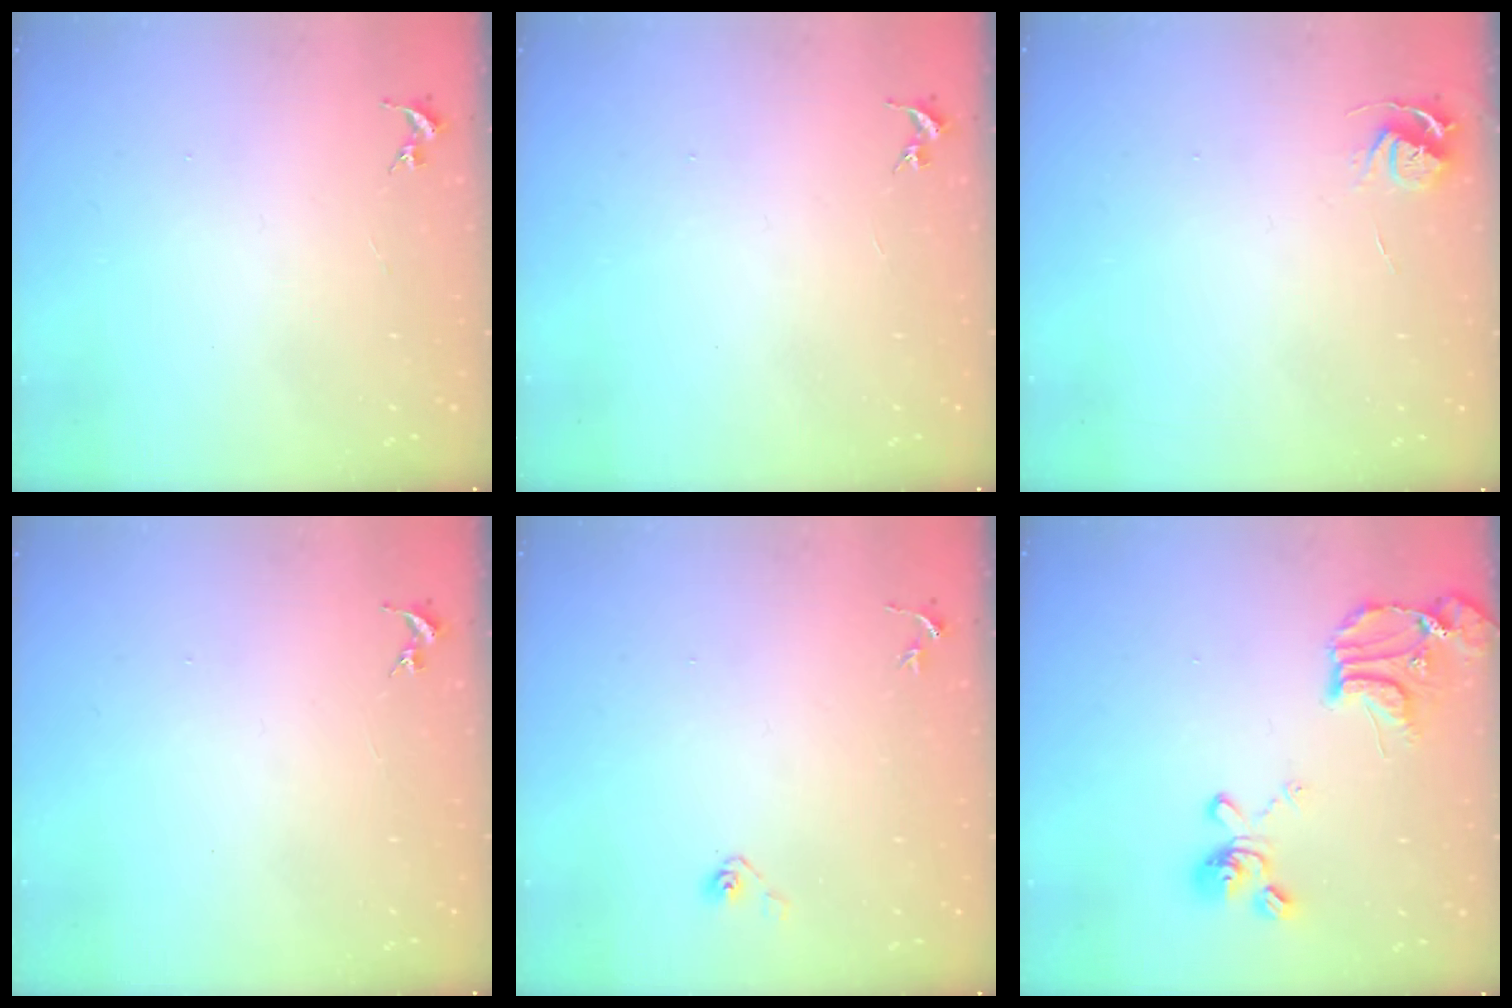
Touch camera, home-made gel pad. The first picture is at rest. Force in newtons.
{"total": 0.0}
{"total": 5.2, "press": 5.2, "slide": 0.6}
{"total": 0.0}
{"total": 3.6, "press": 3.3, "slide": 1.4}
{"total": 17.4, "press": 17.3, "slide": 1.5}